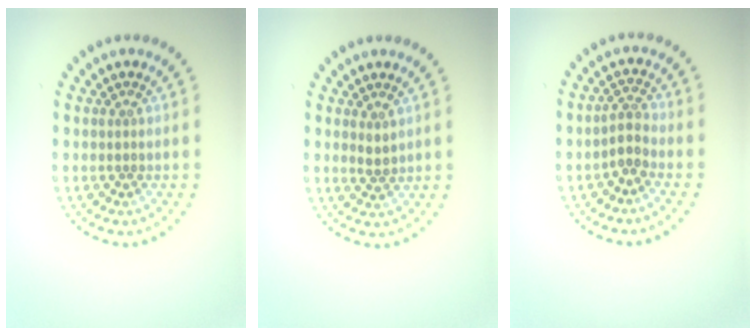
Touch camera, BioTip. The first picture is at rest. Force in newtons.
{"total": 1.0, "press": 0.8, "slide": 0.6}
{"total": 2.0, "press": 1.4, "slide": 1.4}